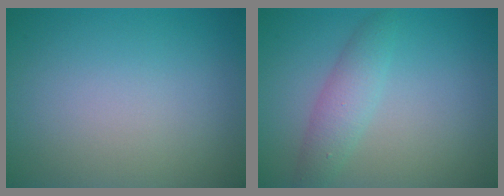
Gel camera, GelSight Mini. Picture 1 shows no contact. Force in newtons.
{"total": 2.7, "press": 2.7, "slide": 0.2}